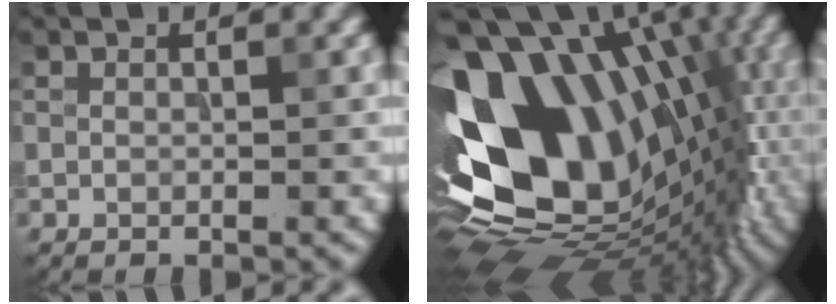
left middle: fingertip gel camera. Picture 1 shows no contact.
{"total": 18.4, "force": [1.1, 12.1, 13.7], "torque": [-0.266, 0.010, 0.019]}